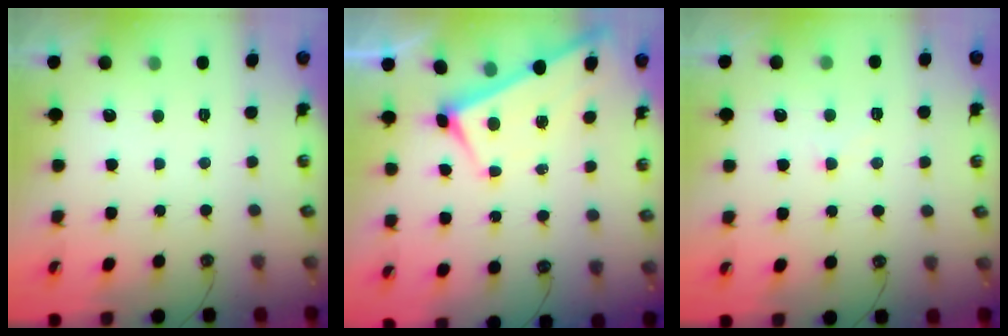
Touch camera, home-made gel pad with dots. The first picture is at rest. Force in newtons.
{"total": 2.9, "press": 2.9, "slide": 0.1}
{"total": 1.3, "press": 1.2, "slide": 0.5}